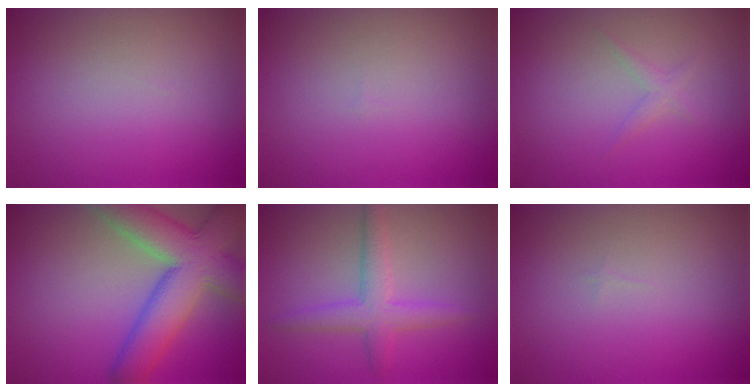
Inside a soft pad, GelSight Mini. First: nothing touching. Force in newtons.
{"total": 0.0}
{"total": 1.0, "press": 1.0, "slide": 0.0}
{"total": 9.9, "press": 9.9, "slide": 0.5}
{"total": 3.5, "press": 3.5, "slide": 0.2}
{"total": 0.0}